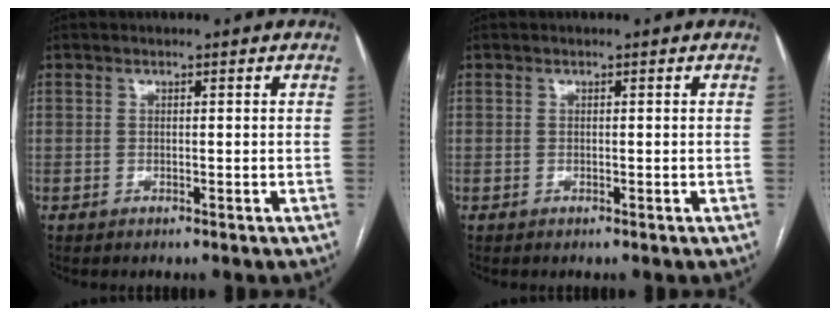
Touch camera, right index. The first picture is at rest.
{"total": 0.0}